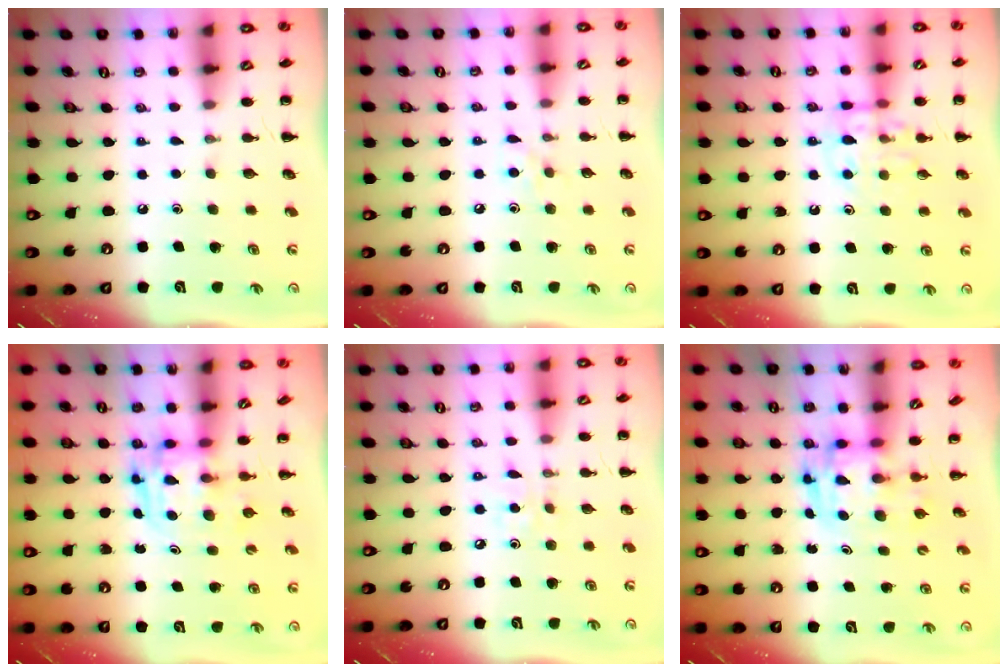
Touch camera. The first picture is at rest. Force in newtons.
{"total": 5.4, "press": 4.9, "slide": 2.1}
{"total": 12.1, "press": 12.0, "slide": 1.4}
{"total": 3.3, "press": 3.3, "slide": 0.5}
{"total": 2.2, "press": 2.1, "slide": 0.6}
{"total": 2.8, "press": 2.8, "slide": 0.5}